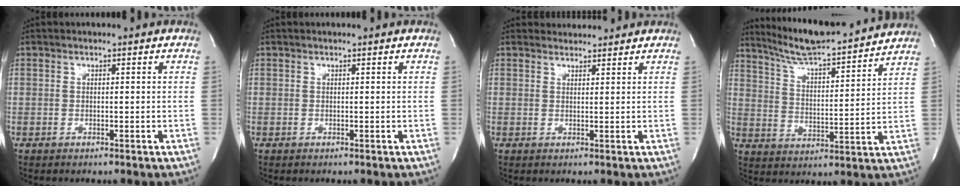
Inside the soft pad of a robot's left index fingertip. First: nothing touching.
{"total": 0.7, "force": [0.7, -0.1, 0.2], "torque": [-0.003, 0.001, 0.011]}
{"total": 2.7, "force": [2.7, 0.5, -0.3], "torque": [-0.004, 0.015, 0.041]}
{"total": 16.7, "force": [15.4, 0.8, 6.4], "torque": [-0.109, 0.004, 0.238]}